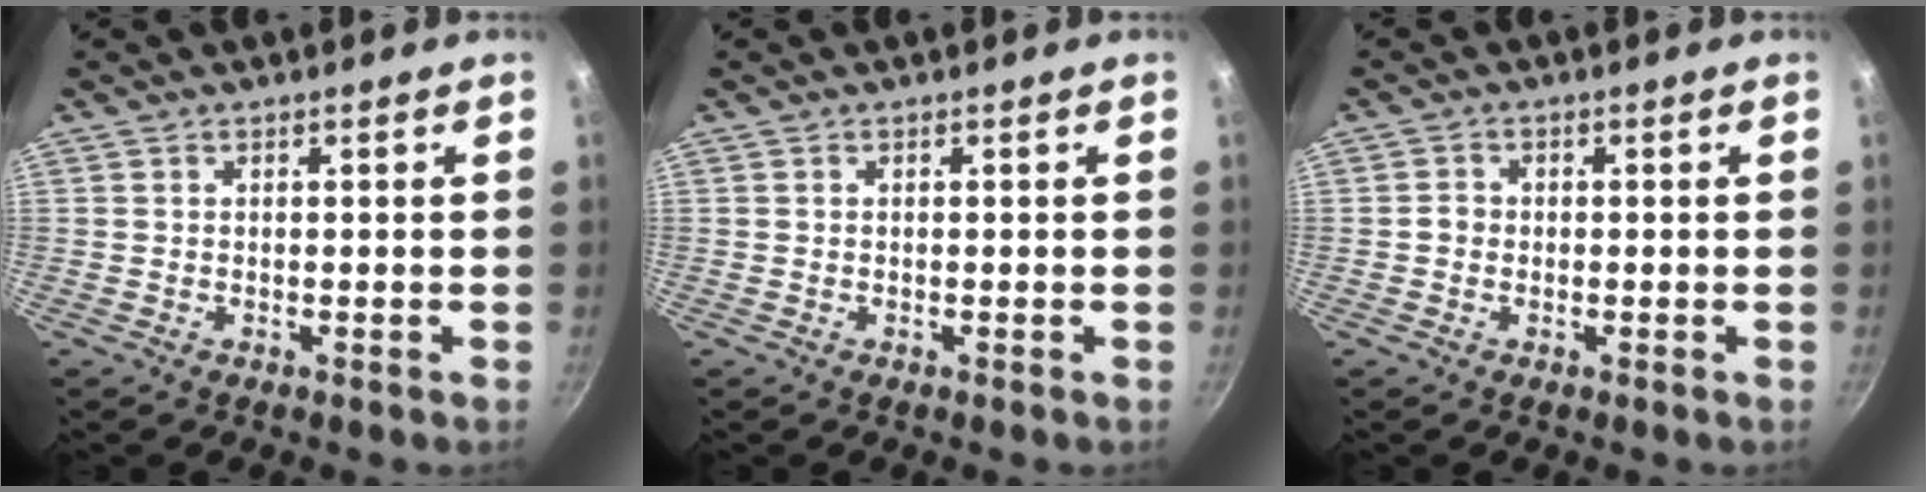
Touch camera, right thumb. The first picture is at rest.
{"total": 0.0}
{"total": 1.8, "force": [-0.4, 1.6, 0.7], "torque": [-0.003, 0.008, -0.008]}